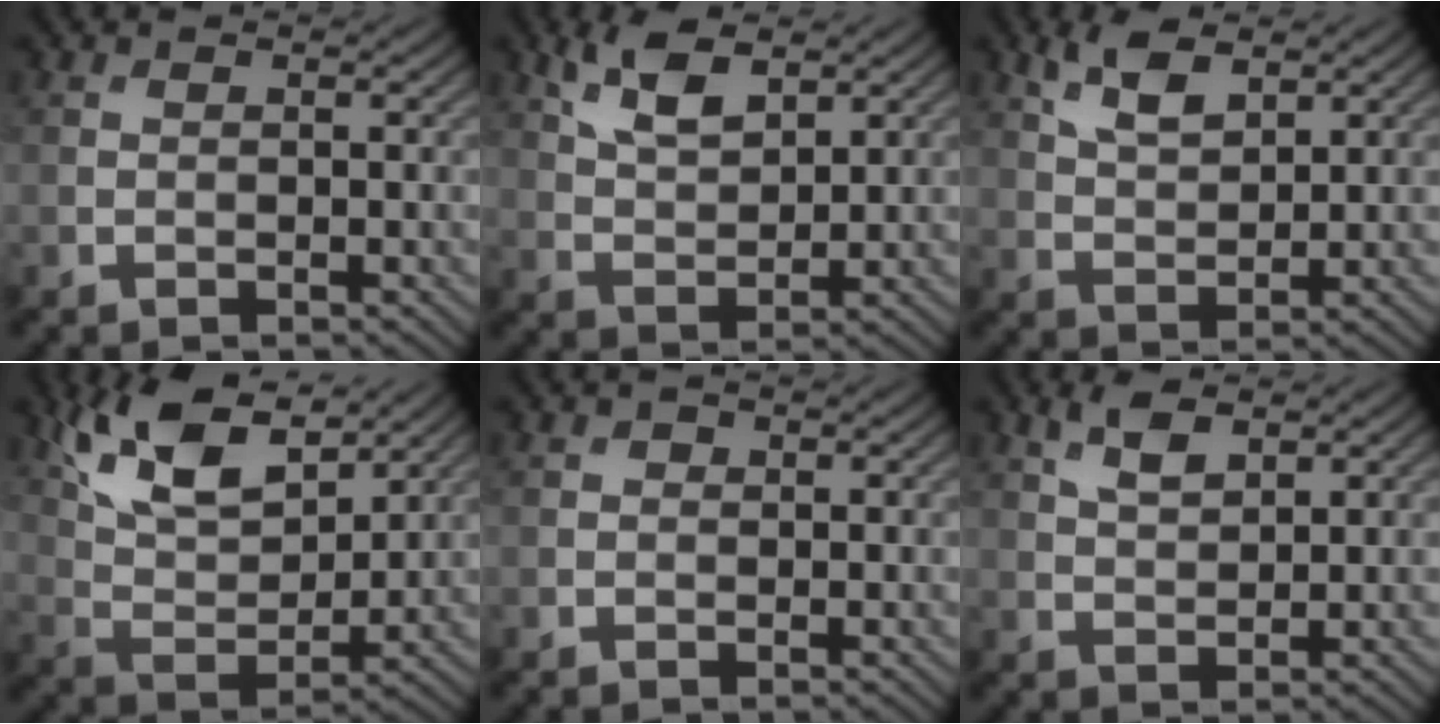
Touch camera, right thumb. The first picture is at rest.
{"total": 5.7, "force": [3.4, 2.4, 3.9], "torque": [-0.089, 0.002, 0.071]}
{"total": 4.8, "force": [2.9, 2.0, 3.2], "torque": [-0.077, 0.002, 0.061]}
{"total": 11.7, "force": [7.6, 4.7, 7.6], "torque": [-0.161, 0.002, 0.140]}
{"total": 0.6, "force": [0.1, 0.5, 0.2], "torque": [0.003, -0.005, -0.003]}
{"total": 3.4, "force": [2.1, 1.4, 2.2], "torque": [-0.052, 0.001, 0.043]}